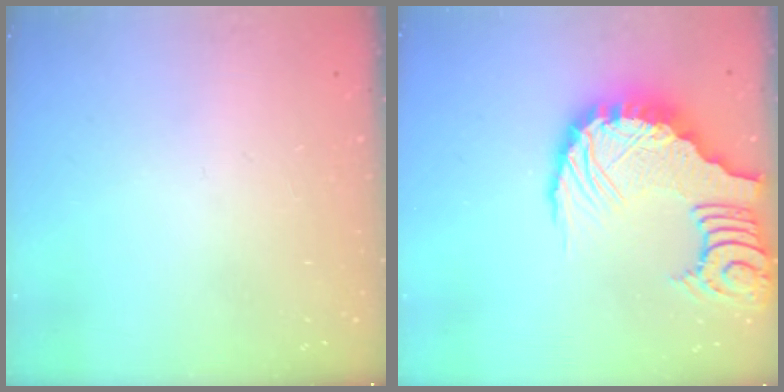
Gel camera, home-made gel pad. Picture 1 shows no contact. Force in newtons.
{"total": 11.6, "press": 11.5, "slide": 1.5}